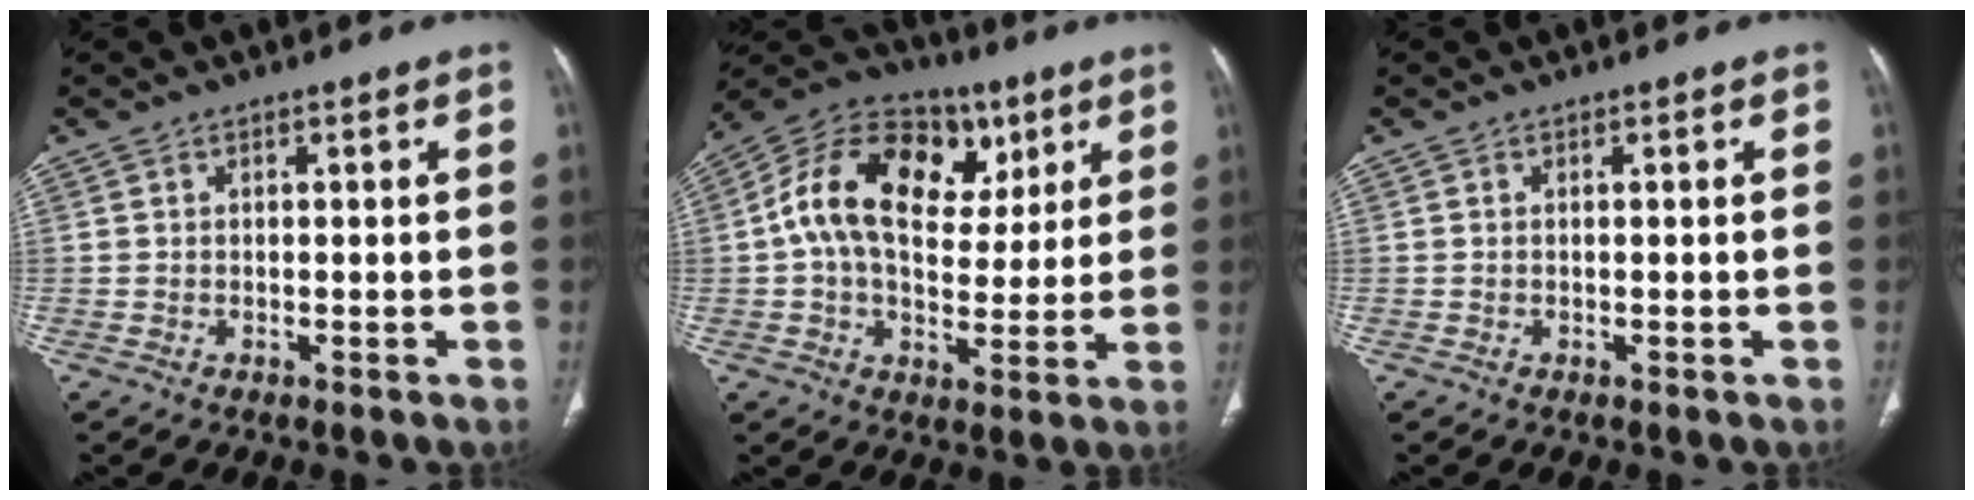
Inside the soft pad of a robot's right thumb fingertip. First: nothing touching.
{"total": 20.2, "force": [5.4, 13.5, 14.0], "torque": [-0.214, 0.011, 0.079]}
{"total": 0.0}